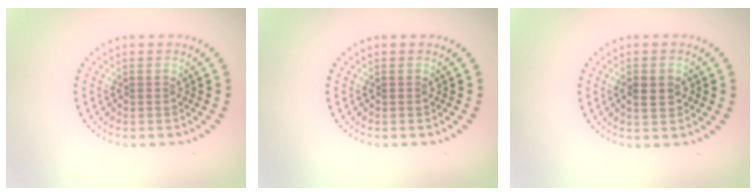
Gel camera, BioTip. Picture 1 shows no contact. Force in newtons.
{"total": 0.0}
{"total": 2.2, "press": 2.2, "slide": 0.1}